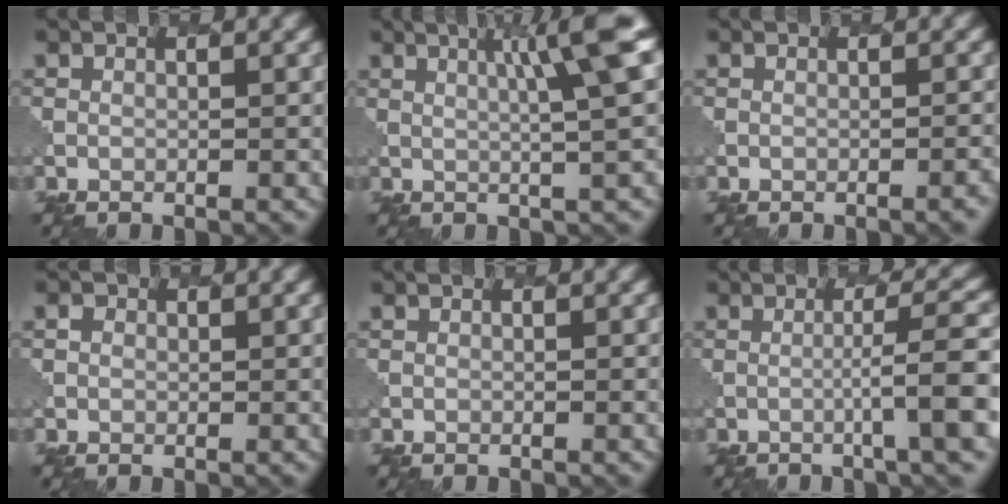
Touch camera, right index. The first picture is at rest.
{"total": 6.6, "force": [2.1, 0.8, 6.3], "torque": [-0.070, 0.020, 0.040]}
{"total": 1.5, "force": [-0.8, 0.5, 1.2], "torque": [0.000, 0.008, -0.010]}
{"total": 0.8, "force": [0.2, 0.7, 0.1], "torque": [-0.002, 0.003, 0.006]}
{"total": 0.0}
{"total": 5.0, "force": [-1.1, 0.3, 4.8], "torque": [-0.063, 0.015, -0.026]}